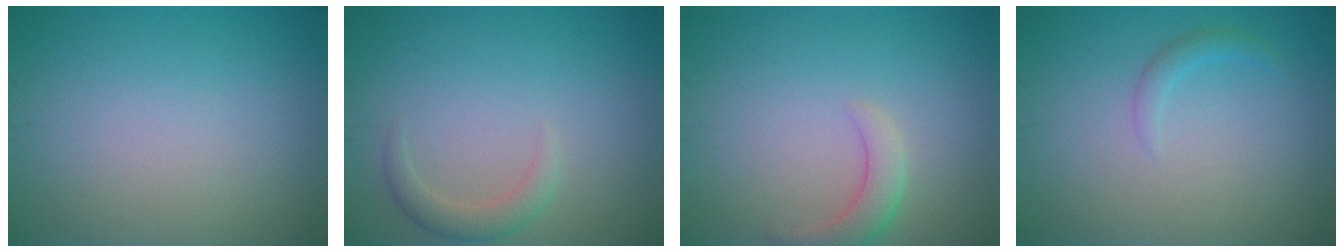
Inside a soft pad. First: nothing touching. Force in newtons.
{"total": 2.0, "press": 2.0, "slide": 0.2}
{"total": 2.4, "press": 2.4, "slide": 0.2}
{"total": 1.2, "press": 1.1, "slide": 0.1}